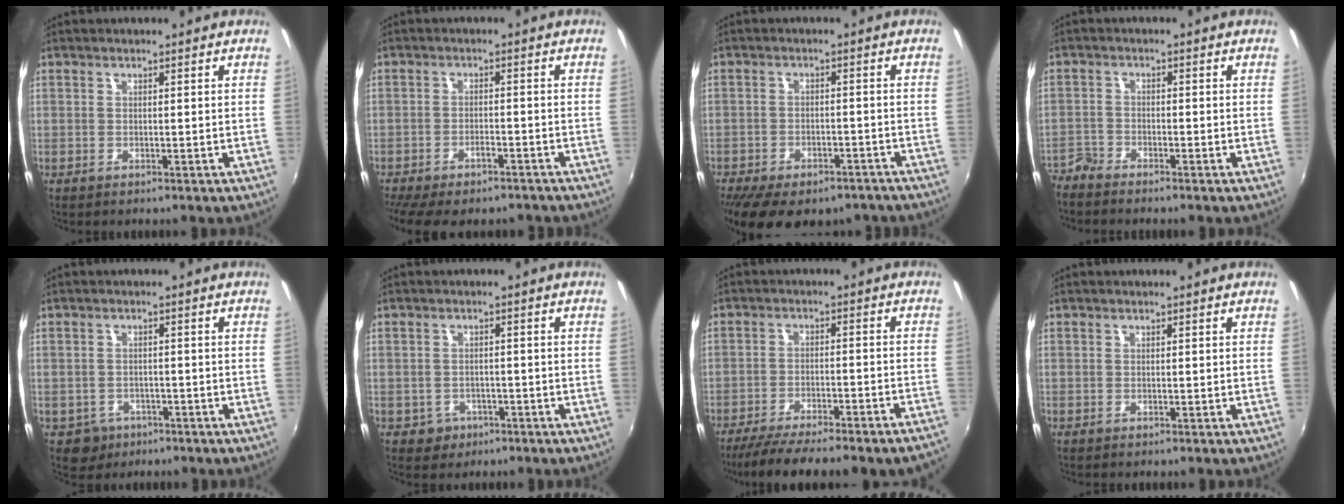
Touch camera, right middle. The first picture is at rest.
{"total": 8.6, "force": [-7.2, 2.6, 4.0], "torque": [-0.094, -0.025, -0.108]}
{"total": 16.1, "force": [-12.0, 7.1, 8.0], "torque": [-0.170, -0.029, -0.163]}
{"total": 3.4, "force": [-3.4, 0.5, -0.1], "torque": [-0.006, -0.007, -0.078]}
{"total": 4.1, "force": [-2.1, 3.5, 0.7], "torque": [-0.026, 0.001, -0.026]}
{"total": 4.0, "force": [-1.7, 3.5, 0.8], "torque": [-0.029, 0.002, -0.021]}
{"total": 14.4, "force": [-12.4, 0.4, 7.2], "torque": [-0.134, -0.031, -0.180]}
{"total": 0.0}